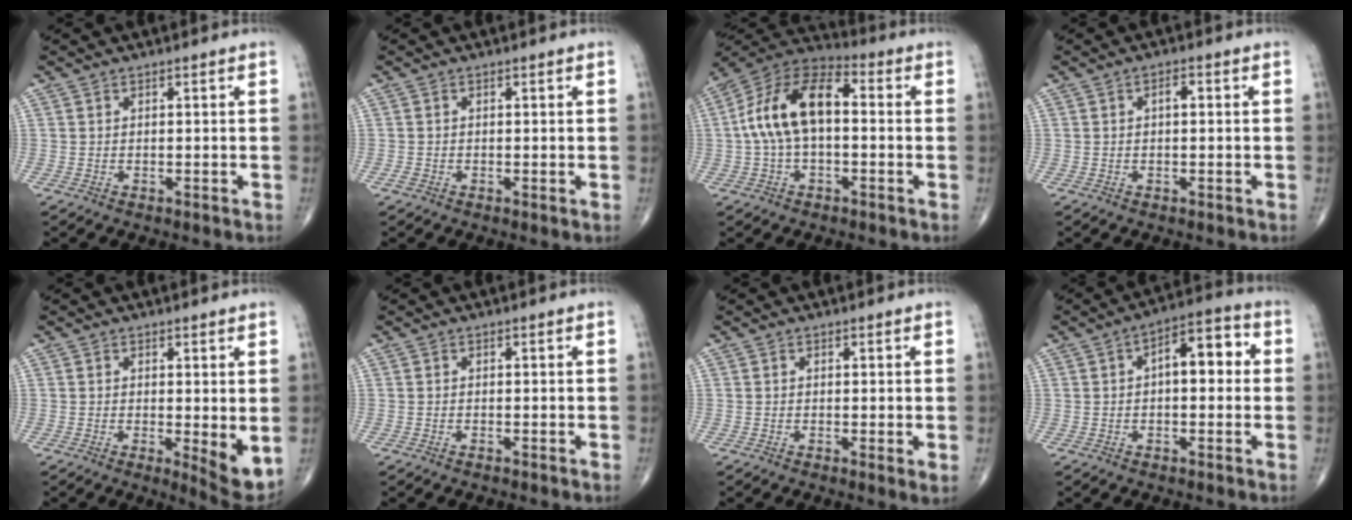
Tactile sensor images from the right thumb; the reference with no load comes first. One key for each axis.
{"total": 1.0, "fx": -0.3, "fy": 0.5, "fz": 0.7, "tx": -0.011, "ty": -0.002, "tz": -0.009}
{"total": 14.6, "fx": 0.5, "fy": 7.8, "fz": 12.3, "tx": -0.227, "ty": 0.044, "tz": -0.004}
{"total": 1.9, "fx": 0.3, "fy": 0.9, "fz": 1.7, "tx": -0.020, "ty": 0.005, "tz": 0.000}
{"total": 6.1, "fx": -0.2, "fy": 1.7, "fz": 5.9, "tx": -0.077, "ty": -0.018, "tz": -0.003}
{"total": 0.0}
{"total": 1.6, "fx": 0.1, "fy": 0.3, "fz": 1.6, "tx": -0.025, "ty": -0.007, "tz": -0.003}
{"total": 9.2, "fx": 1.1, "fy": 4.5, "fz": 8.0, "tx": -0.086, "ty": 0.029, "tz": 0.005}